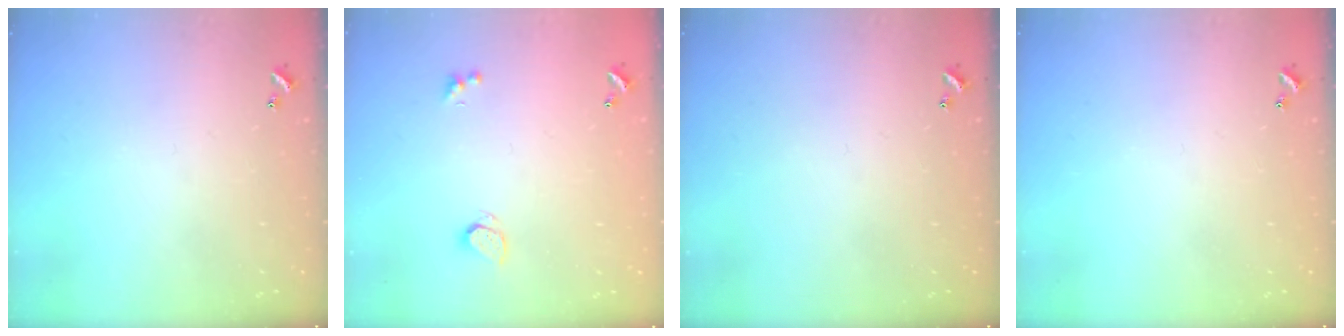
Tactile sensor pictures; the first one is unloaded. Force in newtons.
{"total": 0.6, "press": 0.5, "slide": 0.4}
{"total": 0.0}
{"total": 0.0}